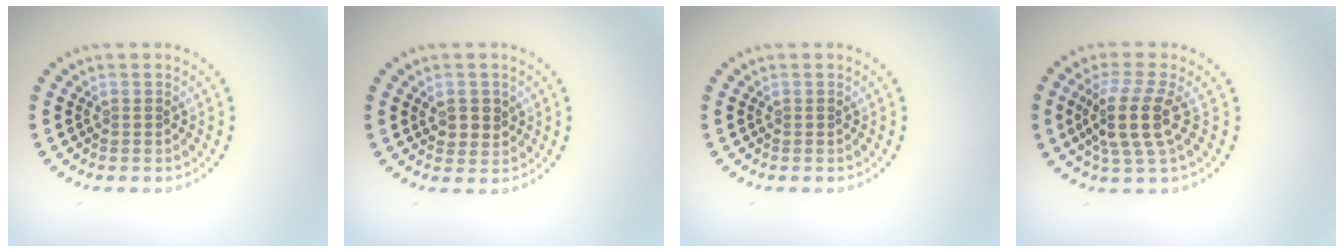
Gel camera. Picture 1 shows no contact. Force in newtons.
{"total": 2.3, "press": 2.2, "slide": 0.6}
{"total": 0.0}
{"total": 4.2, "press": 3.4, "slide": 2.4}